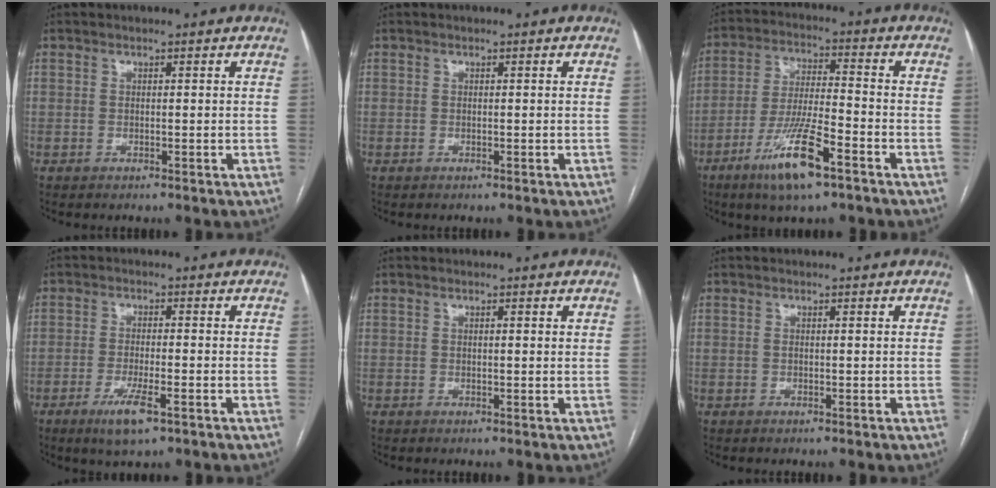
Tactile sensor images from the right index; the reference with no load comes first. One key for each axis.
{"total": 0.0}
{"total": 11.5, "fx": -6.6, "fy": 1.4, "fz": 9.3, "tx": -0.185, "ty": -0.018, "tz": -0.118}
{"total": 5.6, "fx": -3.1, "fy": 0.7, "fz": 4.6, "tx": -0.093, "ty": -0.011, "tz": -0.050}
{"total": 0.6, "fx": 0.3, "fy": 0.1, "fz": 0.5, "tx": -0.012, "ty": 0.002, "tz": 0.006}
{"total": 0.0}